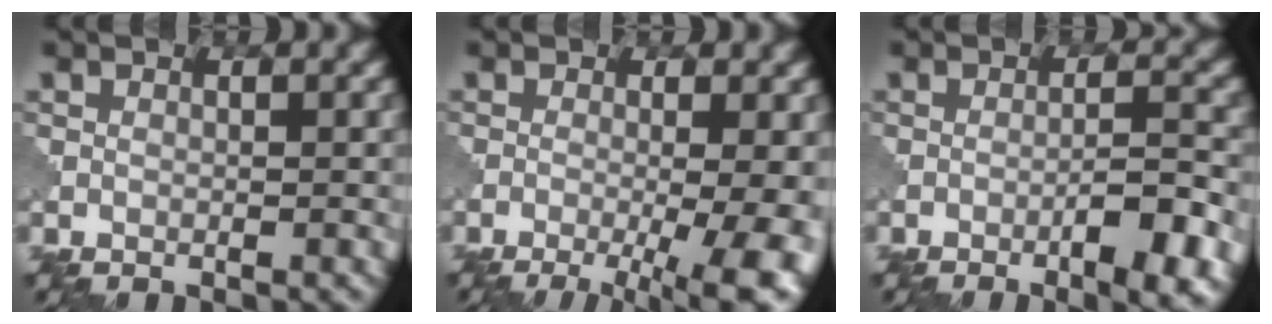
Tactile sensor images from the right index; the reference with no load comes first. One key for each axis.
{"total": 10.2, "fx": -3.0, "fy": 3.7, "fz": 9.0, "tx": -0.097, "ty": -0.002, "tz": -0.041}
{"total": 6.0, "fx": -2.8, "fy": 1.3, "fz": 5.1, "tx": -0.080, "ty": 0.005, "tz": -0.039}